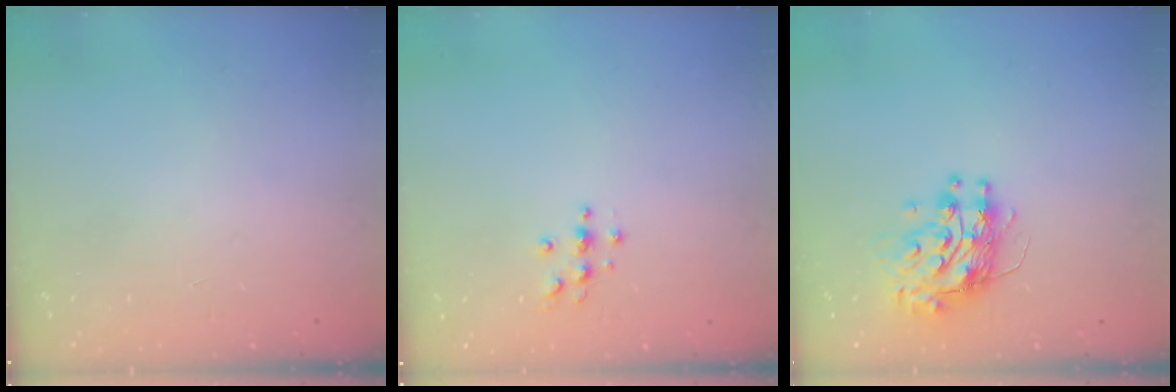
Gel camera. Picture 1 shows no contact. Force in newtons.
{"total": 3.3, "press": 3.3, "slide": 0.4}
{"total": 9.1, "press": 9.1, "slide": 0.8}